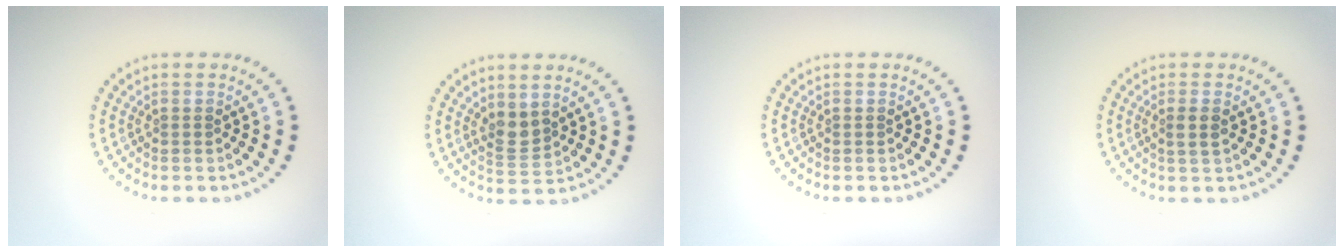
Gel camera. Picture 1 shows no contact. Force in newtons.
{"total": 2.2, "press": 1.8, "slide": 1.2}
{"total": 0.0}
{"total": 1.5, "press": 1.4, "slide": 0.5}